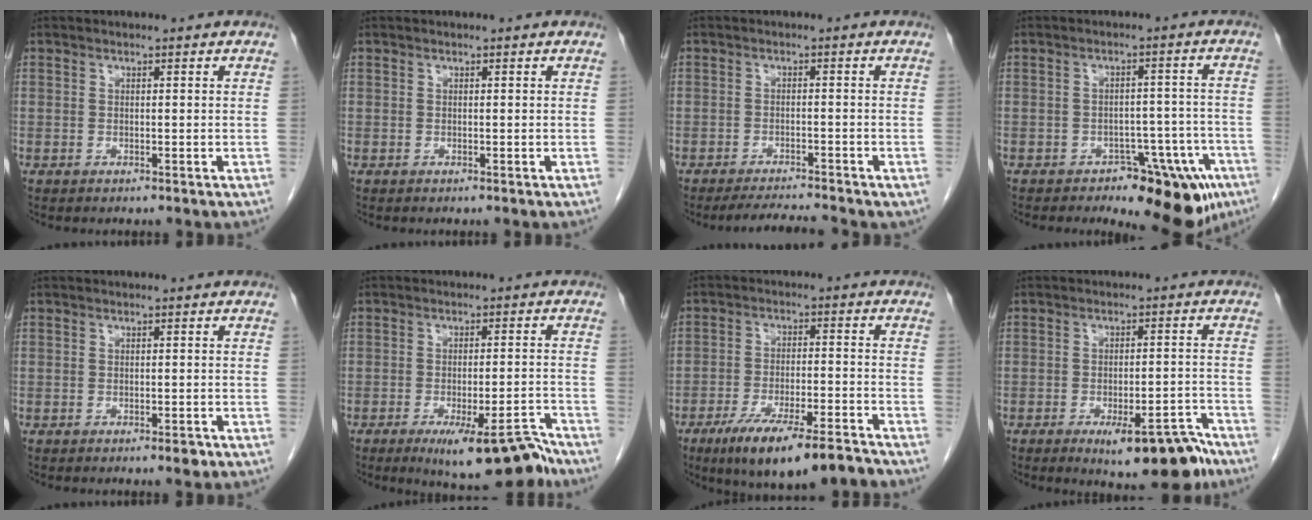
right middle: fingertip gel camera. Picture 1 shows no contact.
{"total": 0.0}
{"total": 5.0, "force": [-4.7, 0.2, 1.8], "torque": [-0.033, -0.008, -0.074]}
{"total": 10.8, "force": [-7.2, 4.9, 6.5], "torque": [-0.041, 0.019, -0.096]}
{"total": 1.2, "force": [-0.7, 0.3, 0.9], "torque": [-0.015, -0.002, -0.008]}
{"total": 10.3, "force": [-8.2, 1.5, 5.9], "torque": [-0.064, 0.002, -0.124]}
{"total": 13.4, "force": [-10.0, 2.1, 8.7], "torque": [-0.134, -0.015, -0.163]}
{"total": 10.1, "force": [-7.1, 2.6, 6.7], "torque": [-0.075, 0.005, -0.098]}